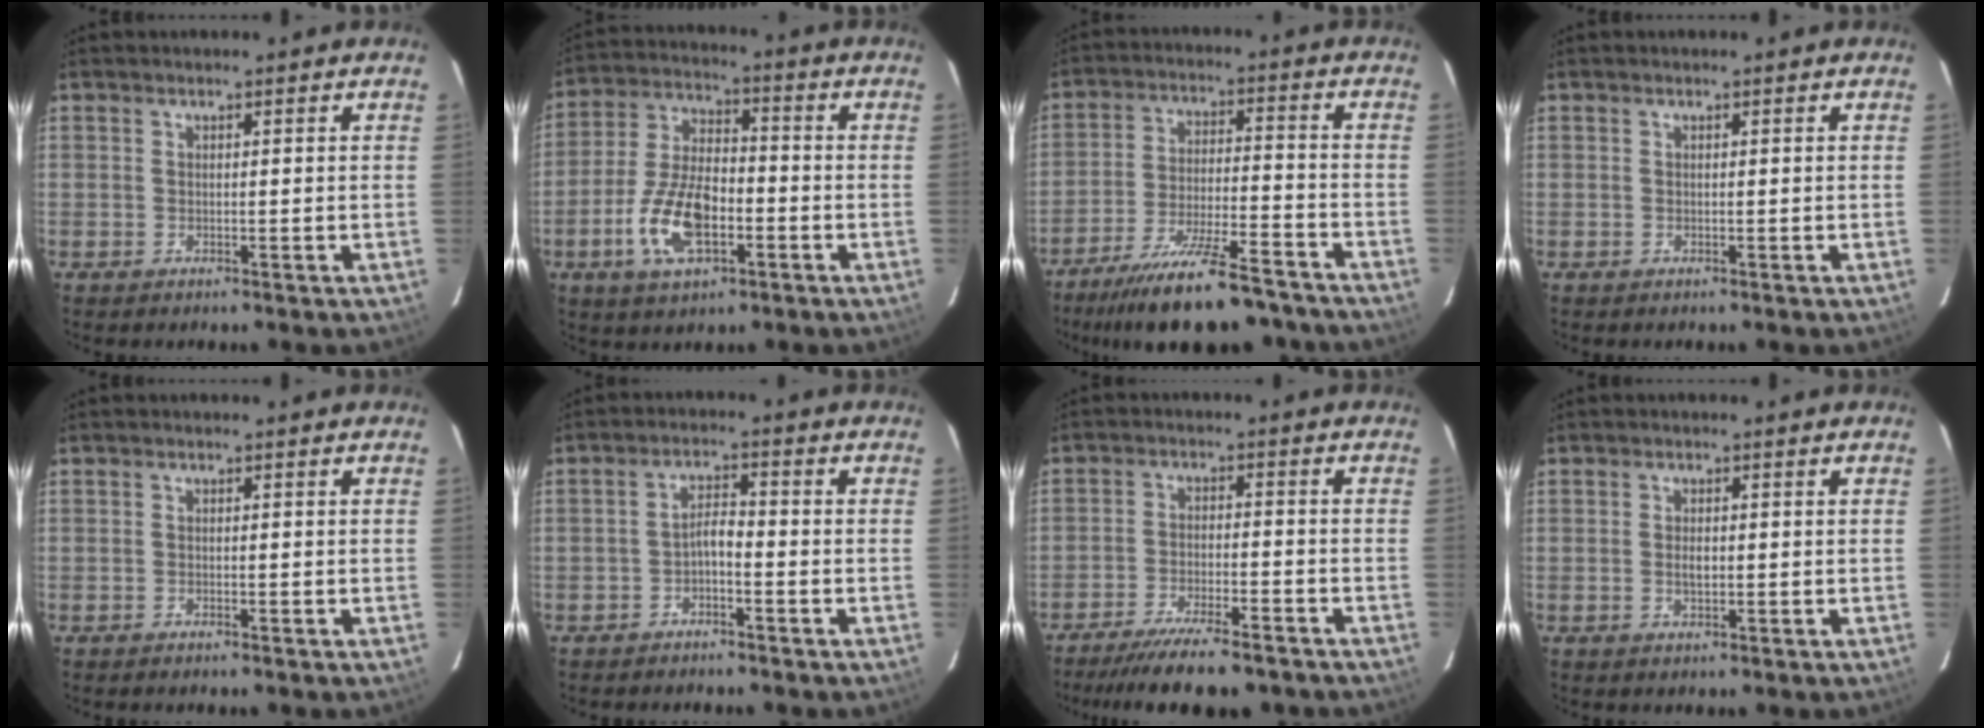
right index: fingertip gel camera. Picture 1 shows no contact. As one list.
[{"total": 13.0, "force": [-4.8, 6.1, 10.5], "torque": [-0.221, 0.000, -0.086]}, {"total": 19.4, "force": [-16.4, 4.0, 9.6], "torque": [-0.182, -0.022, -0.246]}, {"total": 0.0}, {"total": 0.5, "force": [-0.5, 0.0, 0.2], "torque": [-0.002, 0.000, -0.010]}, {"total": 2.7, "force": [-1.9, 0.7, 1.7], "torque": [-0.039, 0.011, -0.033]}, {"total": 13.8, "force": [-11.7, 2.7, 6.9], "torque": [-0.145, -0.022, -0.180]}, {"total": 1.8, "force": [-0.2, 1.0, 1.5], "torque": [-0.026, -0.002, -0.003]}]